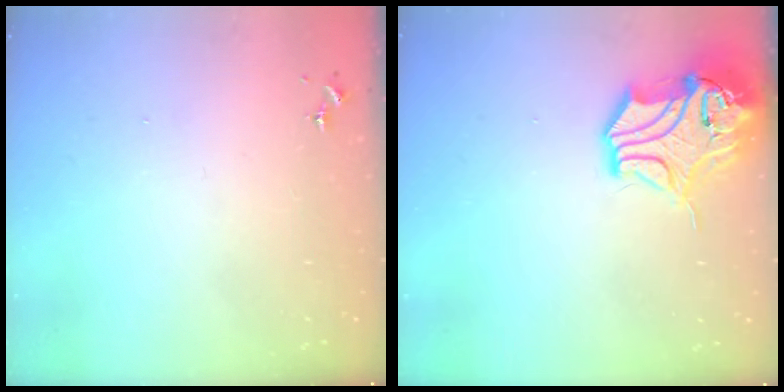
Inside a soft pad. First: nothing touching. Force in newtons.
{"total": 13.5, "press": 13.4, "slide": 2.0}